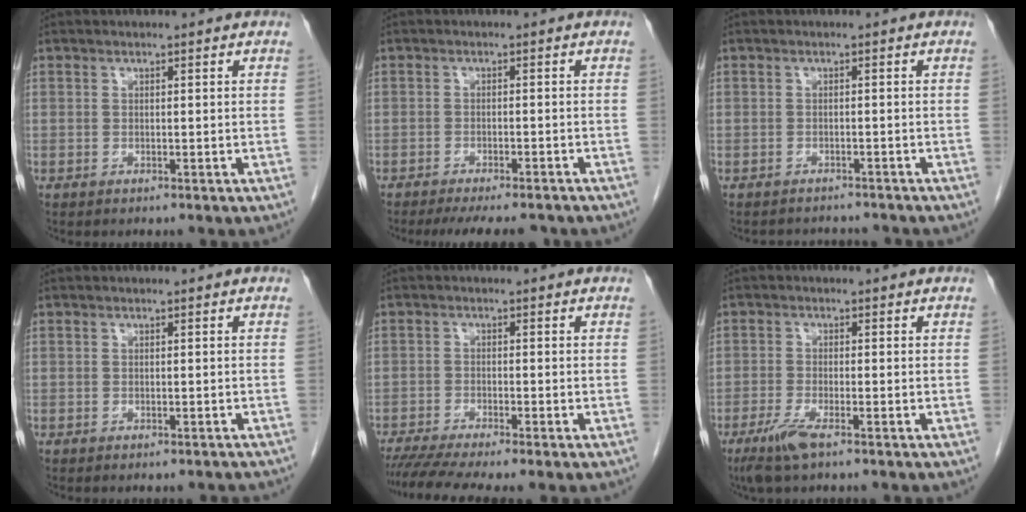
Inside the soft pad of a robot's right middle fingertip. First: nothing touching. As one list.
[{"total": 9.4, "force": [-8.3, 1.7, 4.0], "torque": [-0.055, -0.010, -0.110]}, {"total": 4.9, "force": [-4.6, 1.3, 0.6], "torque": [-0.003, 0.000, -0.056]}, {"total": 1.3, "force": [-1.3, 0.3, 0.2], "torque": [-0.009, -0.003, -0.017]}, {"total": 6.8, "force": [-5.6, -0.3, 4.0], "torque": [-0.062, -0.012, -0.092]}, {"total": 4.1, "force": [-2.7, 0.4, 3.1], "torque": [-0.073, -0.013, -0.053]}]